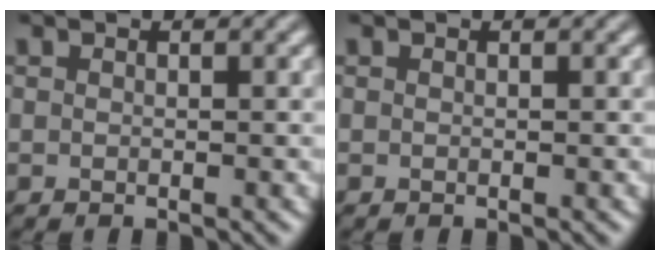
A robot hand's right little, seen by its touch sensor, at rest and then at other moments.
{"total": 0.0}